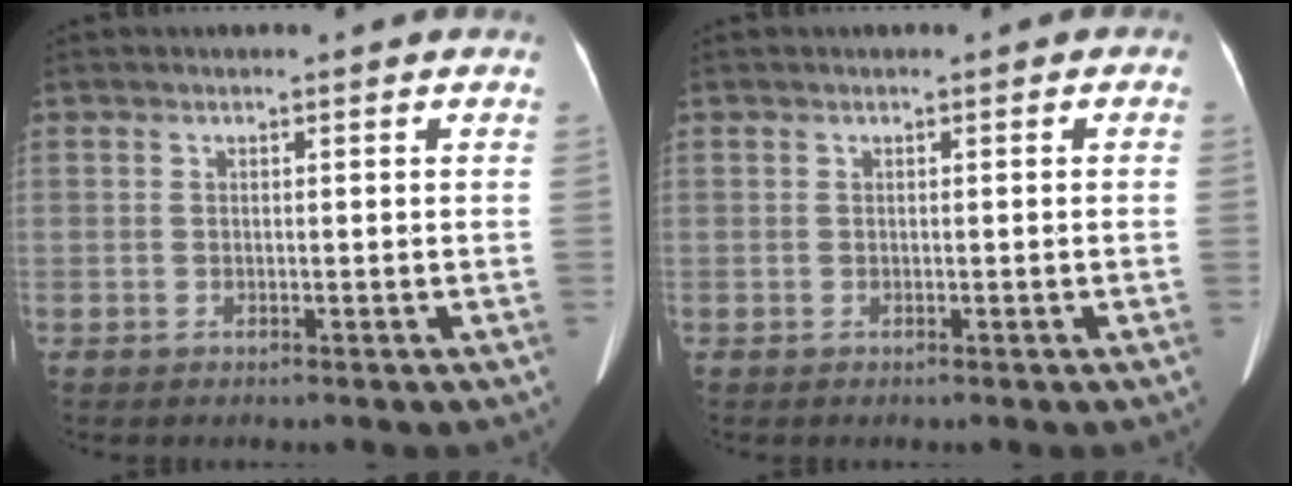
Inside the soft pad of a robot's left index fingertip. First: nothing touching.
{"total": 0.0}